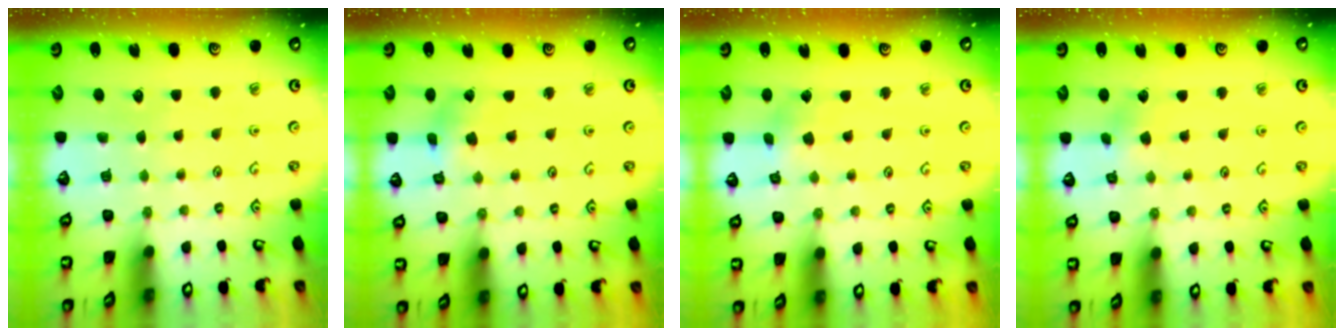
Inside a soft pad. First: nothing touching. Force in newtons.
{"total": 1.8, "press": 1.8, "slide": 0.2}
{"total": 2.8, "press": 2.8, "slide": 0.3}
{"total": 3.2, "press": 3.1, "slide": 0.3}